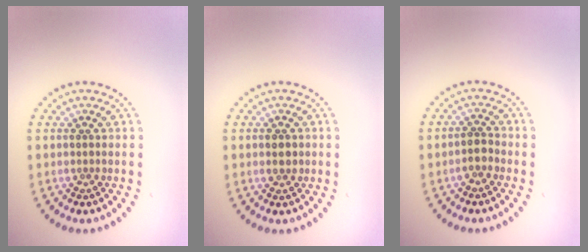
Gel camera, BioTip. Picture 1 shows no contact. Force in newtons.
{"total": 1.0, "press": 1.0, "slide": 0.0}
{"total": 1.4, "press": 1.1, "slide": 0.8}